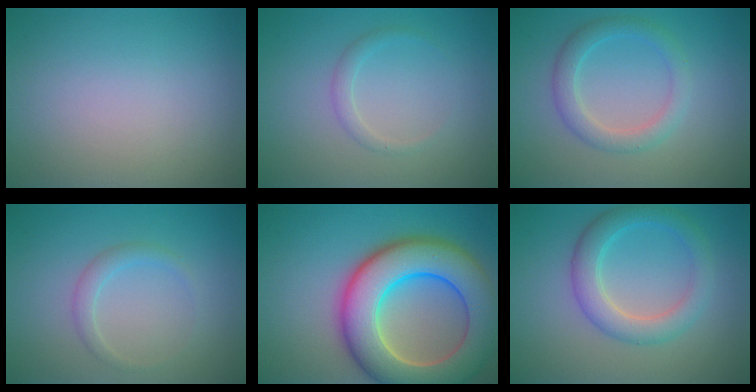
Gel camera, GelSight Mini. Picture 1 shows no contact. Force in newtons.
{"total": 1.2, "press": 1.2, "slide": 0.1}
{"total": 2.8, "press": 2.8, "slide": 0.1}
{"total": 1.5, "press": 1.5, "slide": 0.2}
{"total": 11.9, "press": 11.9, "slide": 0.9}
{"total": 4.0, "press": 4.0, "slide": 0.1}